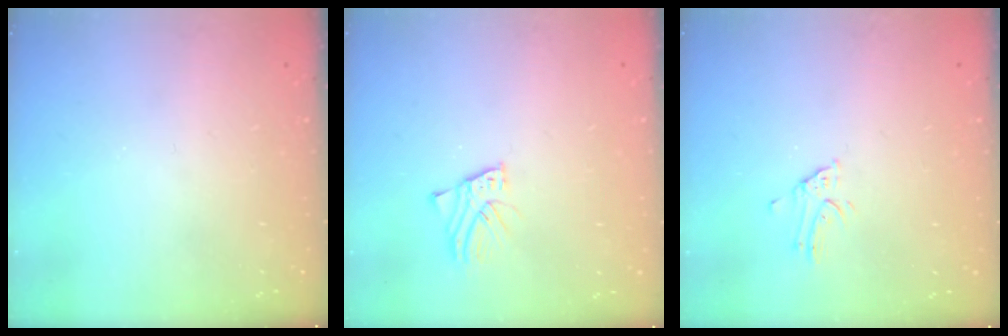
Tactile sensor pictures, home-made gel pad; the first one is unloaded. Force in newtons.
{"total": 2.5, "press": 2.5, "slide": 0.2}
{"total": 2.8, "press": 2.8, "slide": 0.3}